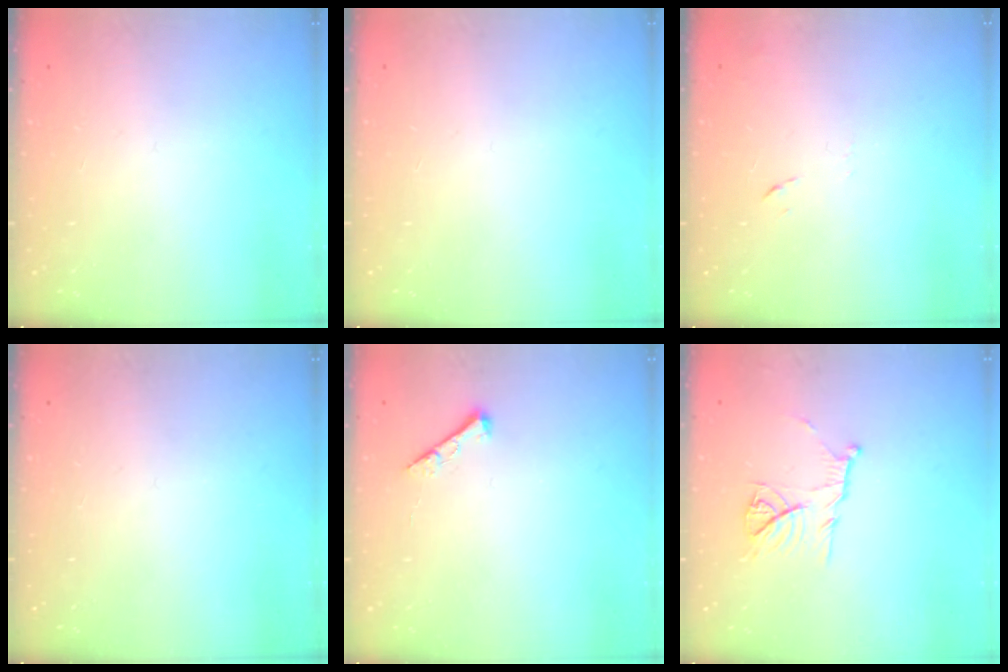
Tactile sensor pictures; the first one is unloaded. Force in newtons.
{"total": 0.0}
{"total": 7.2, "press": 7.2, "slide": 0.6}
{"total": 0.0}
{"total": 3.9, "press": 3.9, "slide": 0.5}
{"total": 10.3, "press": 10.3, "slide": 0.1}